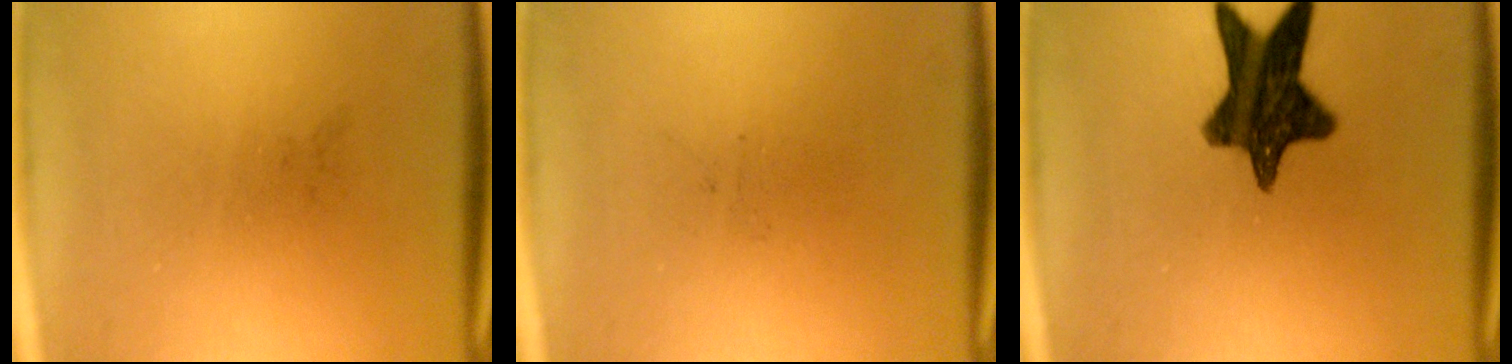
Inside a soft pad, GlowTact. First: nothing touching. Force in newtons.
{"total": 0.0}
{"total": 12.9}